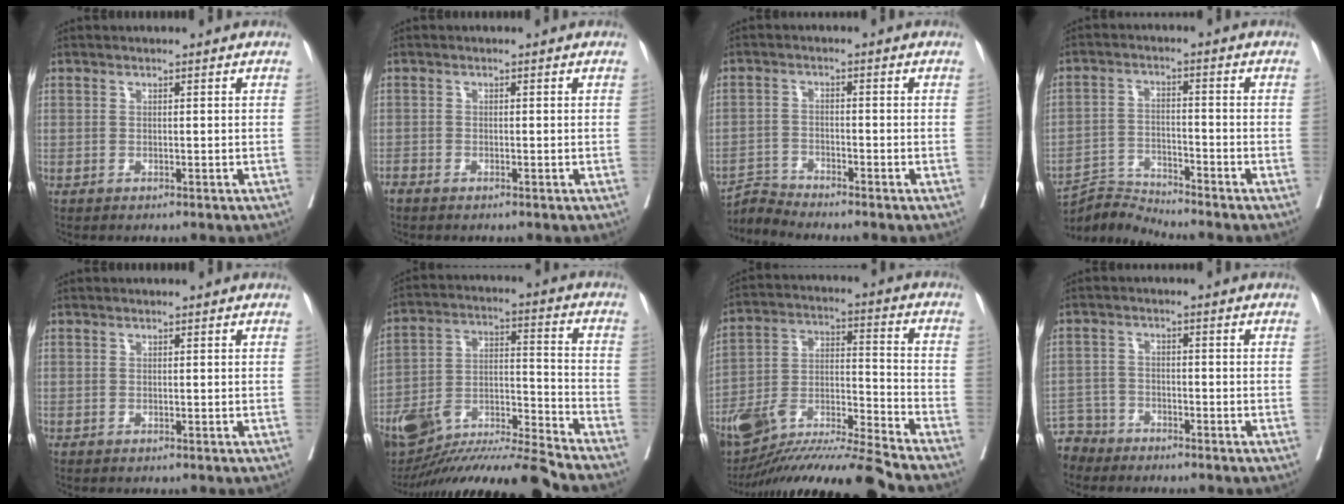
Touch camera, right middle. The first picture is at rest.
{"total": 0.8, "force": [-0.8, 0.2, 0.2], "torque": [-0.011, -0.002, -0.018]}
{"total": 3.8, "force": [-3.4, -1.2, -1.2], "torque": [0.020, -0.013, -0.063]}
{"total": 6.2, "force": [-5.7, -1.9, -1.6], "torque": [0.014, -0.003, -0.106]}
{"total": 0.0}
{"total": 18.3, "force": [-16.5, -0.2, 7.9], "torque": [-0.165, 0.009, -0.294]}
{"total": 16.5, "force": [-15.0, -1.2, 7.0], "torque": [-0.133, 0.013, -0.270]}
{"total": 5.1, "force": [-4.6, 1.9, -1.0], "torque": [0.021, -0.003, -0.093]}